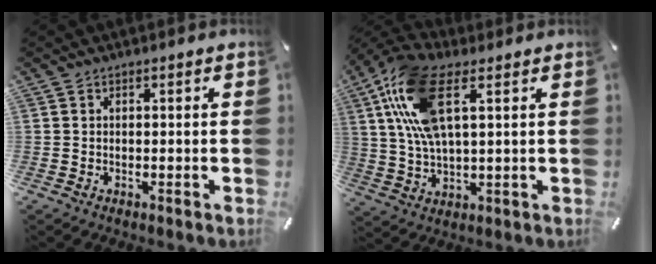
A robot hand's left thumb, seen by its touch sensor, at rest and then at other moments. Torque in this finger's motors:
{"motor_torque": [0.90, 0.38, 1.46, -1.31, 0.65]}